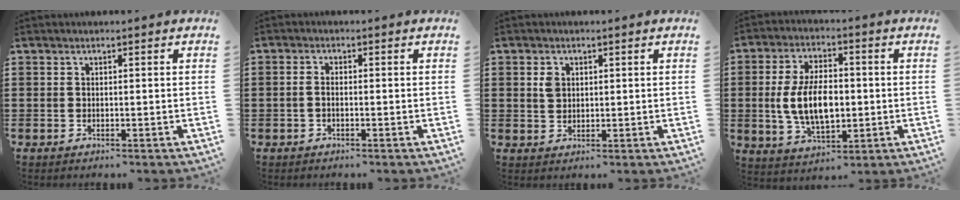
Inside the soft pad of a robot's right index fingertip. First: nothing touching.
{"total": 1.2, "force": [-0.4, 0.5, 1.0], "torque": [-0.027, -0.003, -0.011]}
{"total": 2.1, "force": [0.8, 1.6, 1.2], "torque": [-0.029, 0.006, 0.014]}
{"total": 9.5, "force": [-0.6, 5.1, 8.0], "torque": [-0.157, 0.000, -0.018]}